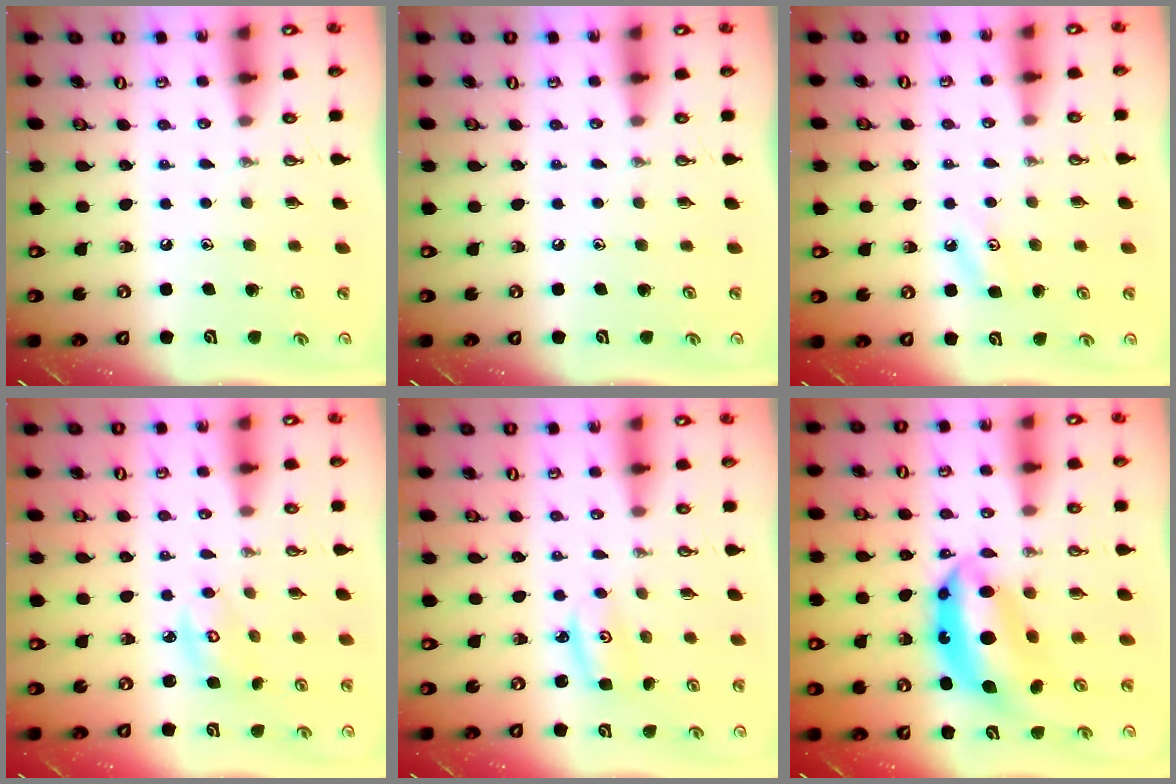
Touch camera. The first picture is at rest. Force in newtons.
{"total": 0.0}
{"total": 3.5, "press": 3.4, "slide": 0.8}
{"total": 4.1, "press": 4.1, "slide": 0.3}
{"total": 2.9, "press": 2.9, "slide": 0.3}
{"total": 14.1, "press": 14.0, "slide": 1.6}